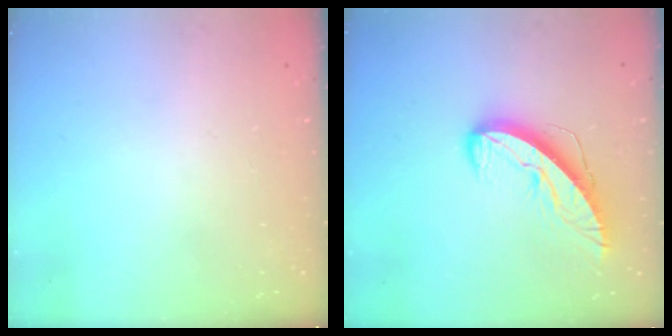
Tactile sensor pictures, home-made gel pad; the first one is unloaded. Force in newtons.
{"total": 10.2, "press": 10.1, "slide": 1.3}